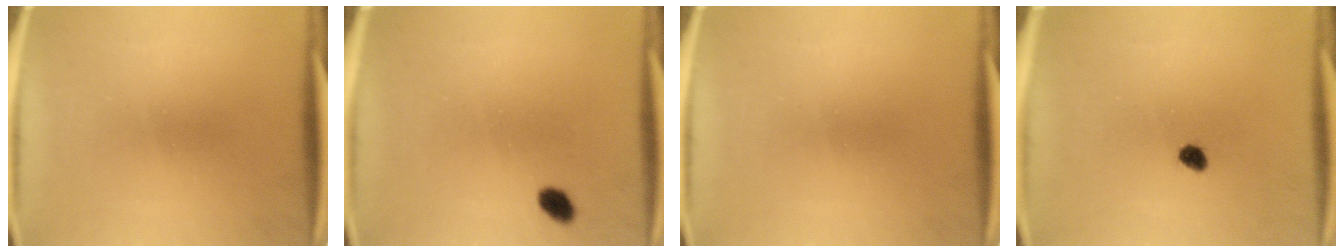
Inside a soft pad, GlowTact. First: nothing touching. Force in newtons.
{"total": 2.4}
{"total": 0.0}
{"total": 2.0}